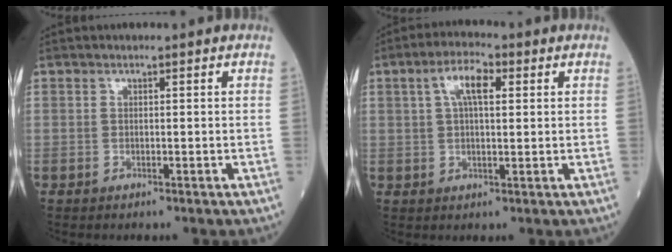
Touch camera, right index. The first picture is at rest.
{"total": 6.4, "force": [2.2, 2.2, 5.5], "torque": [-0.113, 0.014, 0.040]}